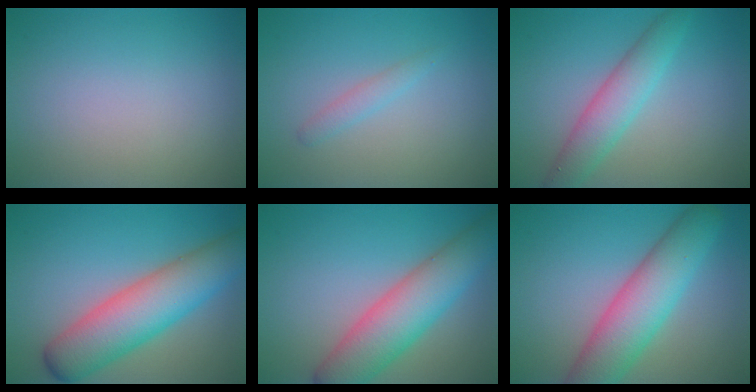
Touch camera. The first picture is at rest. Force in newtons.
{"total": 1.2, "press": 1.2, "slide": 0.0}
{"total": 4.1, "press": 4.1, "slide": 0.0}
{"total": 8.2, "press": 8.2, "slide": 0.2}
{"total": 7.2, "press": 7.2, "slide": 0.1}
{"total": 7.3, "press": 7.3, "slide": 0.3}